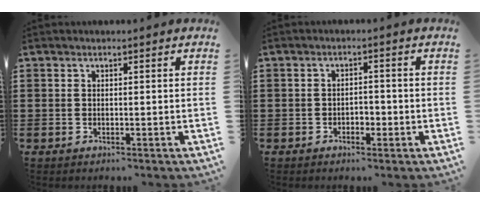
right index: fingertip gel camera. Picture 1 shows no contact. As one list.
[{"total": 1.8, "force": [-0.9, 1.2, 1.0], "torque": [-0.023, 0.003, -0.020]}]